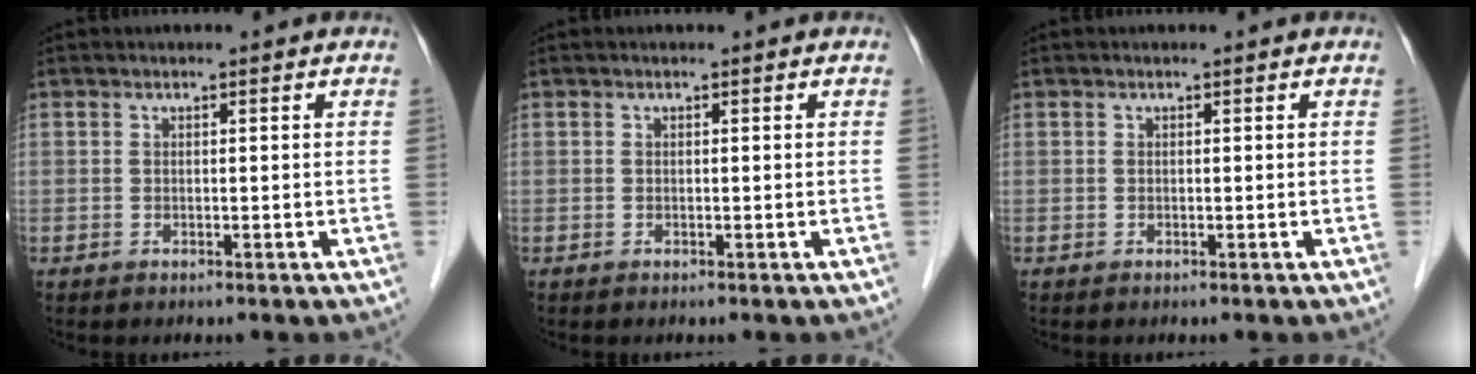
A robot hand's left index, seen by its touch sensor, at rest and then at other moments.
{"total": 0.0}
{"total": 0.0}